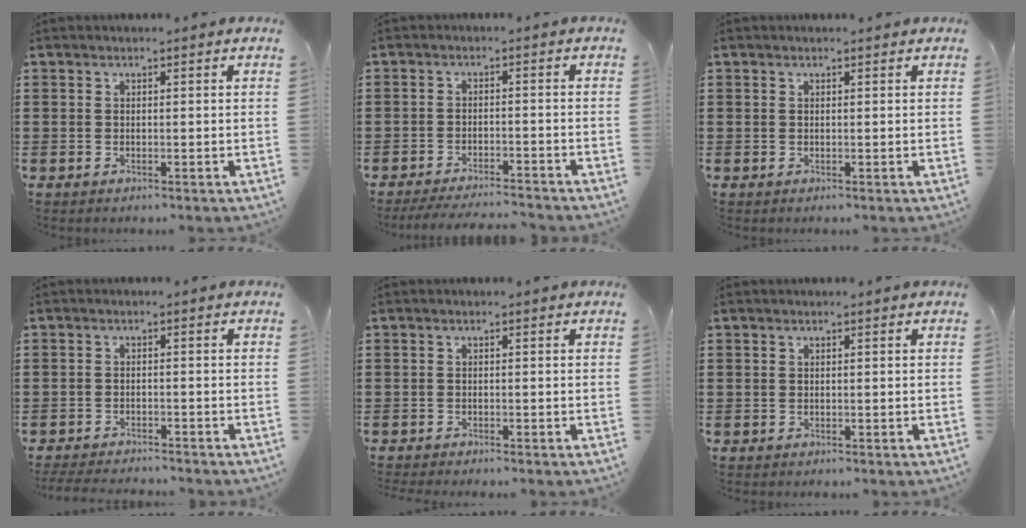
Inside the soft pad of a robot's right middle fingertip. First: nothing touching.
{"total": 3.7, "force": [-3.6, 0.0, 1.0], "torque": [-0.023, -0.003, -0.072]}
{"total": 0.0}
{"total": 2.8, "force": [-2.8, 0.2, 0.3], "torque": [-0.016, -0.003, -0.060]}
{"total": 0.8, "force": [-0.8, 0.0, 0.0], "torque": [-0.003, -0.001, -0.017]}
{"total": 0.0}